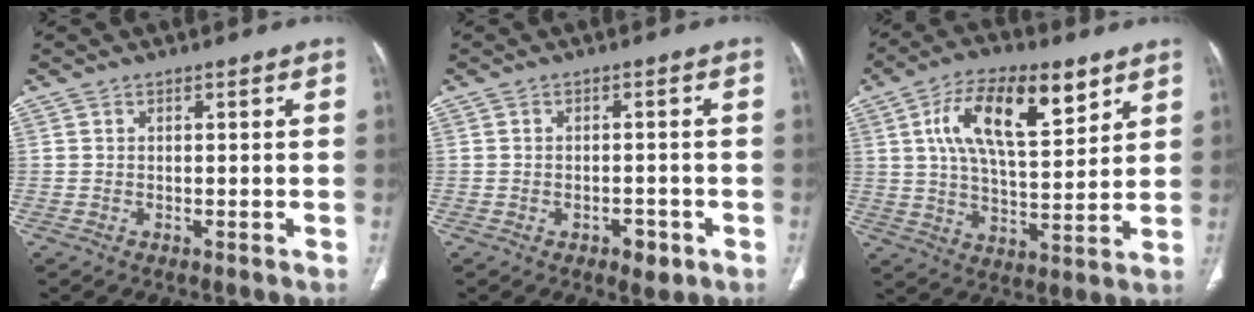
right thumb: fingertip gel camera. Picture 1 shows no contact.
{"total": 3.4, "force": [-1.7, 1.9, 2.3], "torque": [-0.023, 0.010, -0.017]}
{"total": 17.1, "force": [7.5, 7.4, 13.5], "torque": [-0.210, -0.018, 0.128]}